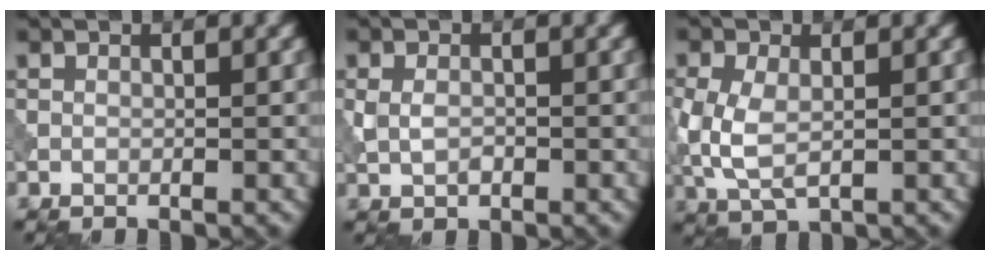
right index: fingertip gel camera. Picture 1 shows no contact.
{"total": 2.0, "force": [-0.1, 1.3, 1.5], "torque": [-0.036, 0.000, -0.002]}
{"total": 4.8, "force": [-0.5, 2.9, 3.8], "torque": [-0.103, -0.007, -0.008]}